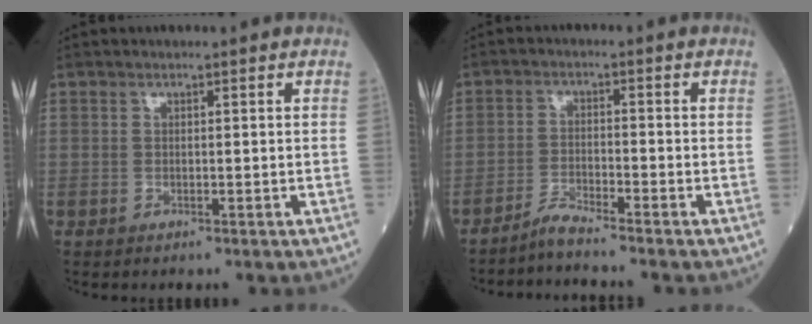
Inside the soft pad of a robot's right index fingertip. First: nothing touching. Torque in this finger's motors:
{"motor_torque": [-0.21, -0.19, -0.02, -0.01]}